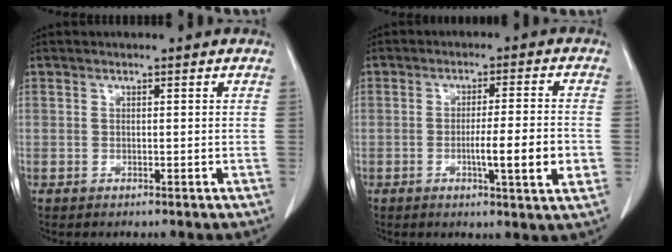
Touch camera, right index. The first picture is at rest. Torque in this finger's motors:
{"motor_torque": [1.04, -0.67, 0.58, 0.09]}